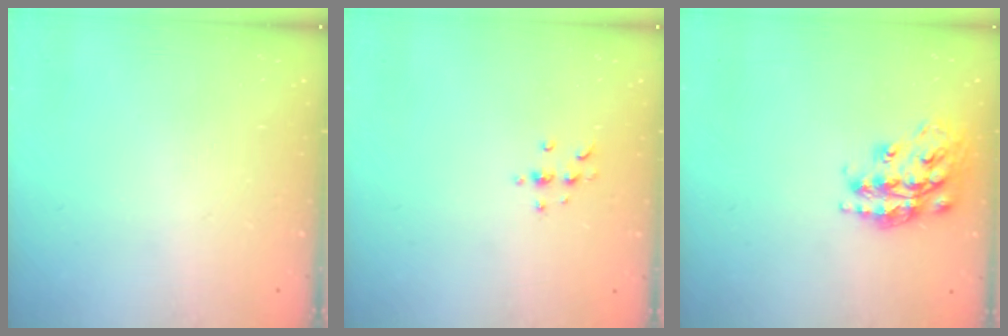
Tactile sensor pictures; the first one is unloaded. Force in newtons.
{"total": 3.4, "press": 3.4, "slide": 0.4}
{"total": 18.0, "press": 17.9, "slide": 1.2}